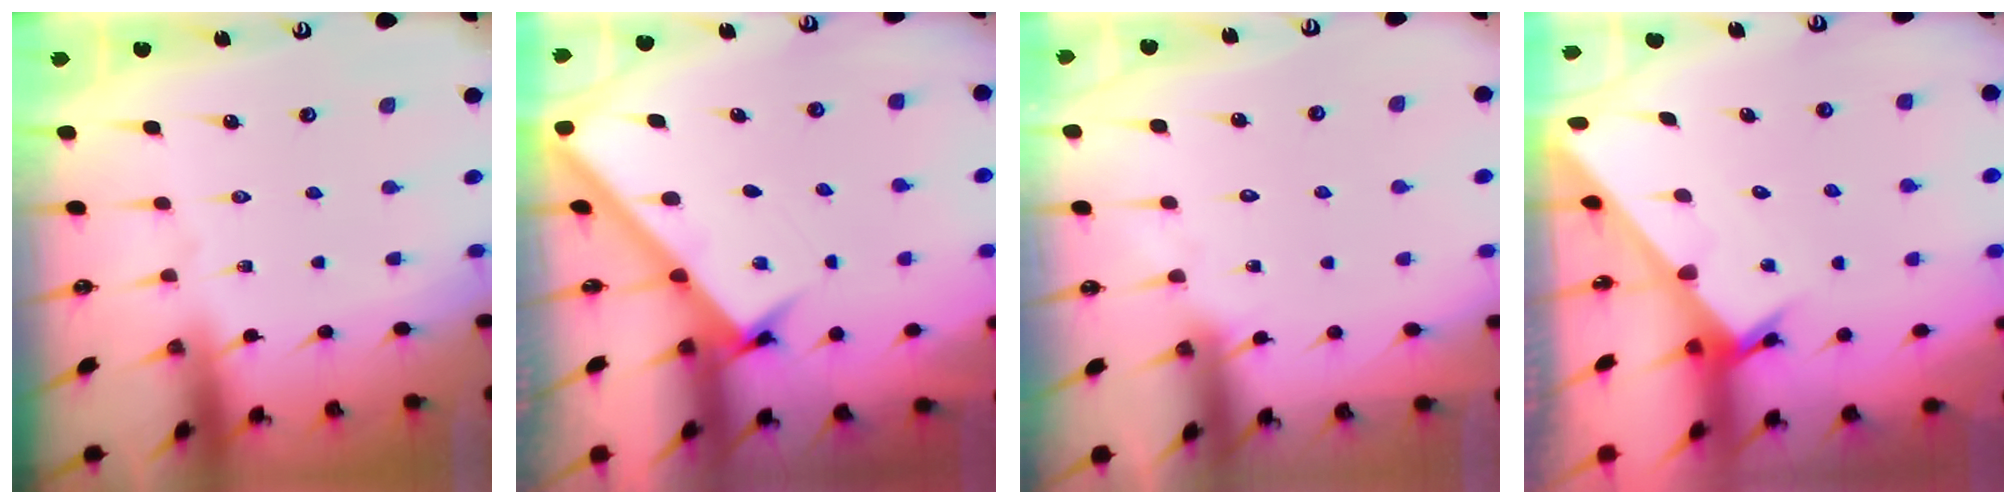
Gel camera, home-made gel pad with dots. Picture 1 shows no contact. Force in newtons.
{"total": 3.1, "press": 3.1, "slide": 0.4}
{"total": 1.9, "press": 1.9, "slide": 0.1}
{"total": 2.3, "press": 2.3, "slide": 0.0}